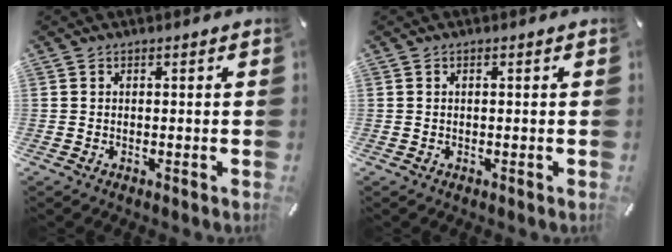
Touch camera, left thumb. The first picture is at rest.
{"total": 0.0}